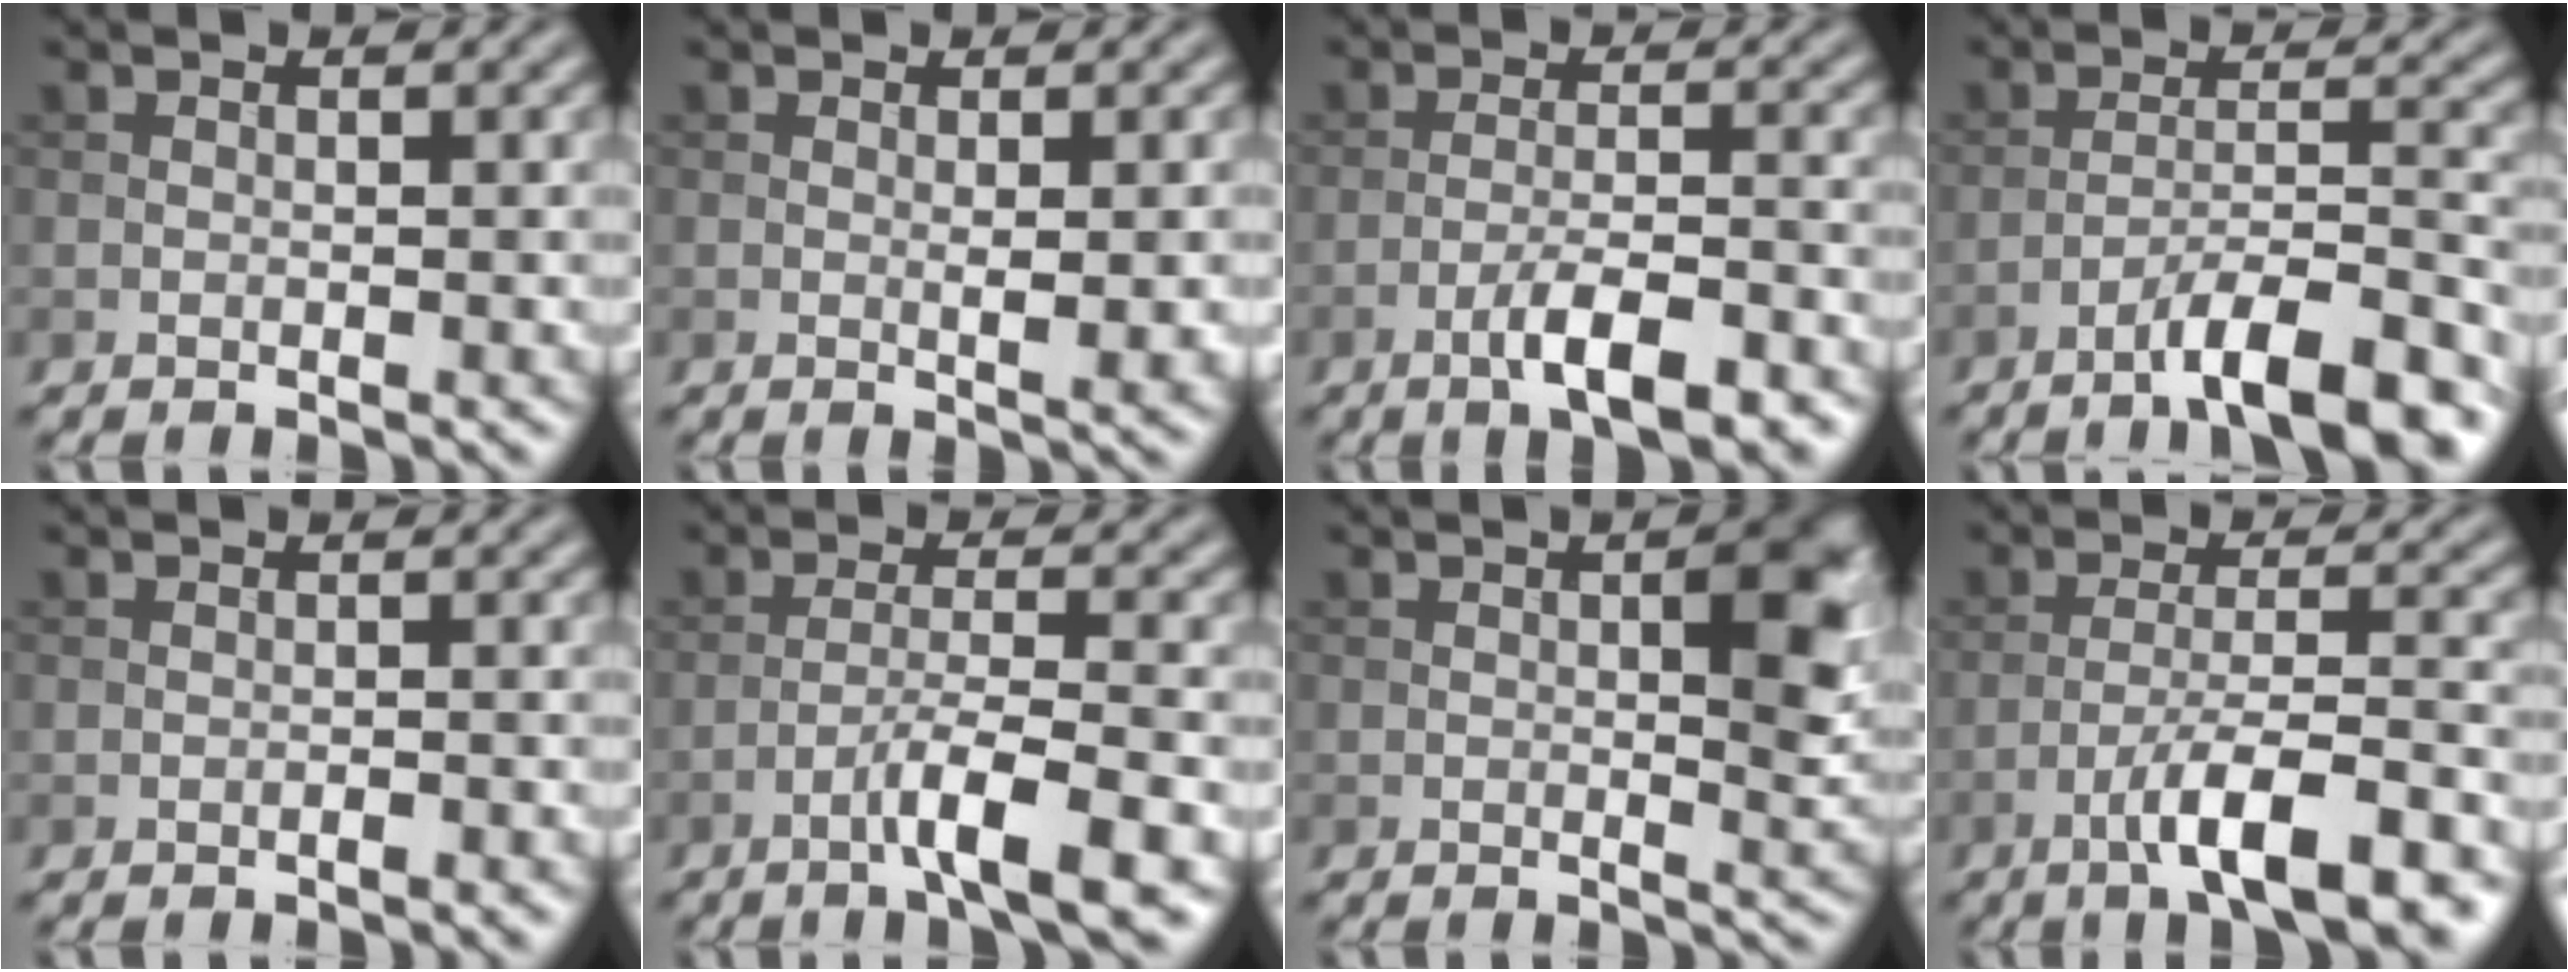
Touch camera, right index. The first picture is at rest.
{"total": 2.4, "force": [0.0, 0.5, 2.4], "torque": [-0.035, -0.005, 0.003]}
{"total": 5.5, "force": [-3.1, 1.2, 4.3], "torque": [-0.075, 0.003, -0.051]}
{"total": 8.8, "force": [-6.1, 1.5, 6.1], "torque": [-0.089, 0.018, -0.099]}
{"total": 0.8, "force": [-0.4, 0.1, 0.7], "torque": [-0.011, 0.000, -0.007]}
{"total": 5.6, "force": [-3.0, 0.6, 4.6], "torque": [-0.074, 0.007, -0.056]}
{"total": 4.8, "force": [0.7, 1.6, 4.5], "torque": [-0.060, 0.001, 0.010]}
{"total": 9.2, "force": [-5.3, 1.8, 7.2], "torque": [-0.113, 0.010, -0.086]}